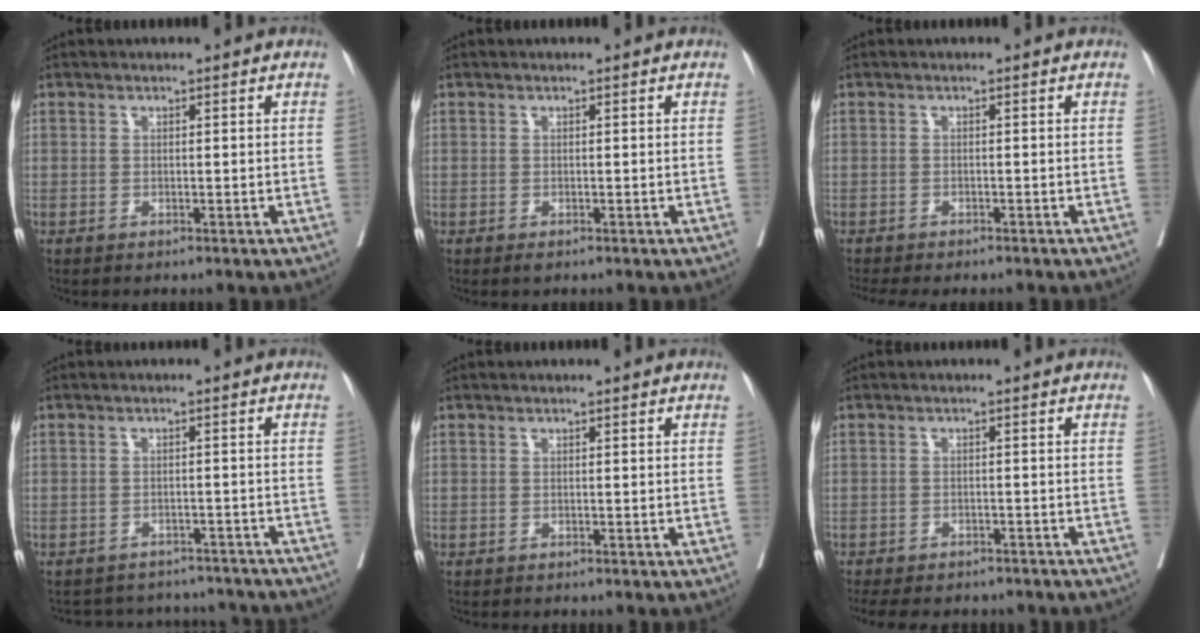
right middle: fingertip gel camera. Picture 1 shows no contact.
{"total": 0.6, "force": [-0.4, 0.2, 0.4], "torque": [-0.003, -0.001, -0.004]}
{"total": 6.0, "force": [-5.3, 1.2, 2.5], "torque": [-0.029, 0.001, -0.075]}
{"total": 13.9, "force": [-13.0, 4.3, 2.5], "torque": [-0.037, 0.017, -0.142]}
{"total": 1.0, "force": [-0.9, 0.2, 0.3], "torque": [-0.007, -0.001, -0.014]}
{"total": 14.5, "force": [-12.5, 4.5, 5.9], "torque": [-0.121, -0.011, -0.153]}